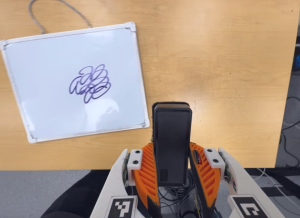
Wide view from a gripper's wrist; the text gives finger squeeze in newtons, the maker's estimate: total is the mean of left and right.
{"total": 4.4, "left": 2.9, "right": 5.9}